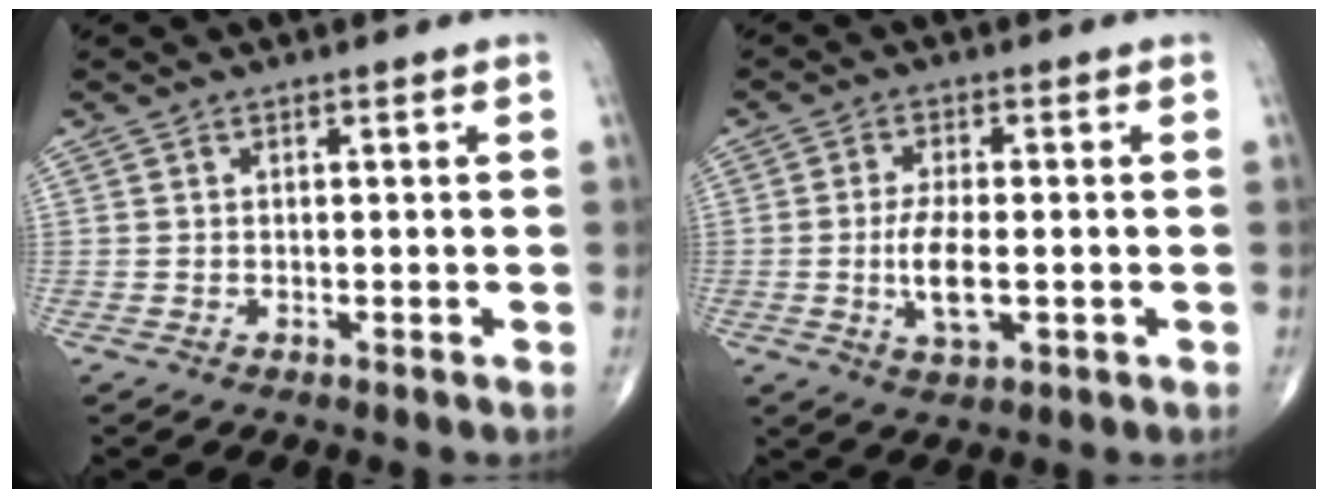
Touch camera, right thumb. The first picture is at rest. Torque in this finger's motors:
{"motor_torque": [1.79, 3.21, 0.52, 0.45, 0.21]}